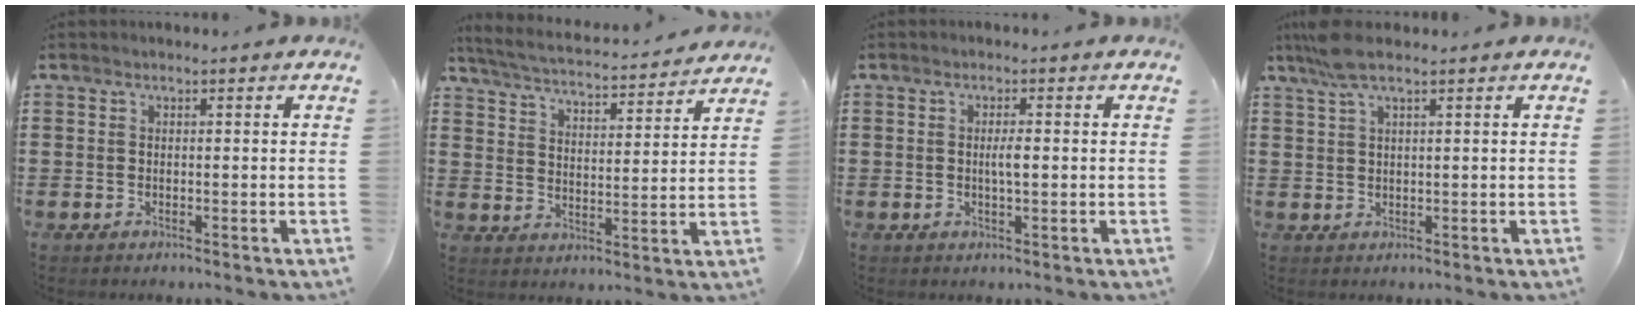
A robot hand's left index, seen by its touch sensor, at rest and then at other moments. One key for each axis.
{"total": 4.0, "fx": 3.8, "fy": 0.0, "fz": 1.2, "tx": -0.045, "ty": -0.028, "tz": 0.057}
{"total": 2.3, "fx": 0.1, "fy": 0.4, "fz": 2.2, "tx": -0.043, "ty": -0.002, "tz": 0.001}
{"total": 4.7, "fx": 3.0, "fy": 0.8, "fz": 3.5, "tx": -0.075, "ty": 0.005, "tz": 0.055}